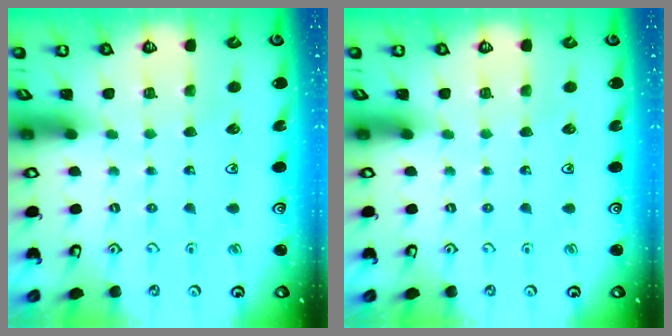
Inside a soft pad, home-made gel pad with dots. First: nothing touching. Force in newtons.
{"total": 0.0}